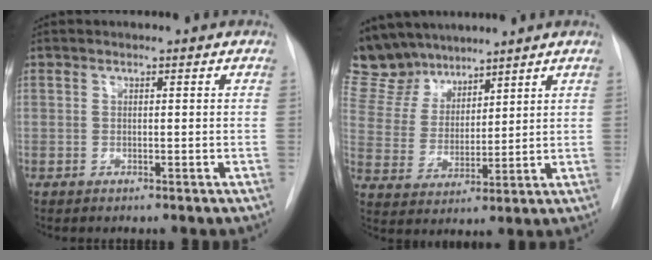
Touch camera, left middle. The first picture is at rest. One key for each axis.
{"total": 11.0, "fx": 9.9, "fy": 4.4, "fz": 1.3, "tx": -0.035, "ty": 0.009, "tz": 0.207}